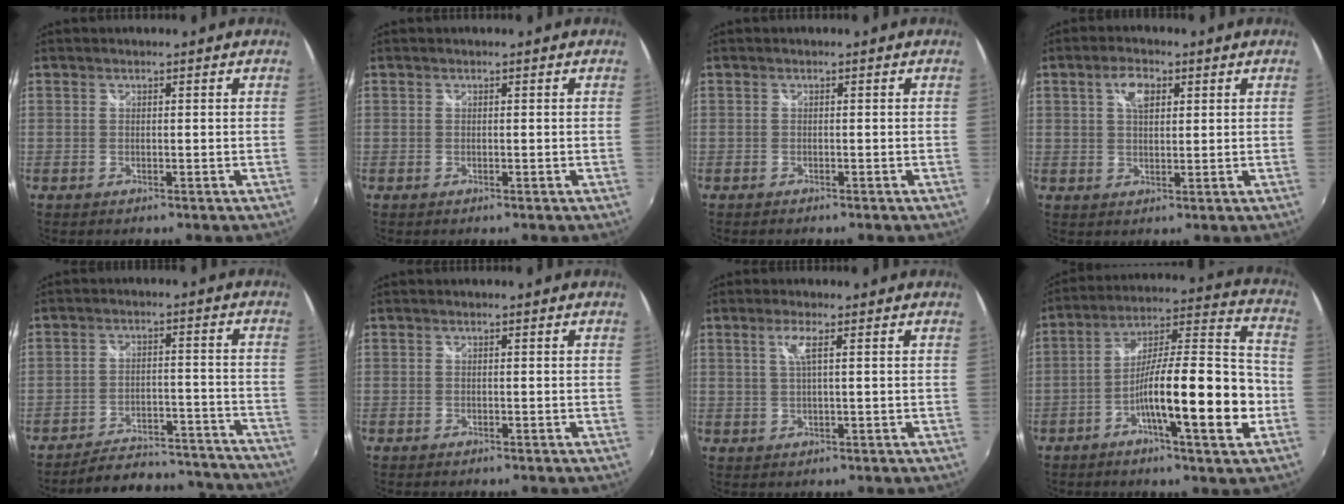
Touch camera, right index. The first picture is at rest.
{"total": 0.0}
{"total": 0.8, "force": [-0.8, 0.3, 0.2], "torque": [-0.008, -0.004, -0.014]}
{"total": 4.5, "force": [1.8, 2.4, 3.4], "torque": [-0.061, 0.010, 0.032]}
{"total": 21.6, "force": [-20.1, 5.2, 5.8], "torque": [-0.110, 0.029, -0.246]}
{"total": 1.2, "force": [-1.1, 0.4, 0.3], "torque": [-0.010, -0.005, -0.019]}
{"total": 2.6, "force": [0.8, -0.3, 2.5], "torque": [-0.050, 0.000, 0.016]}
{"total": 18.2, "force": [-5.9, 2.9, 17.0], "torque": [-0.269, 0.018, -0.100]}